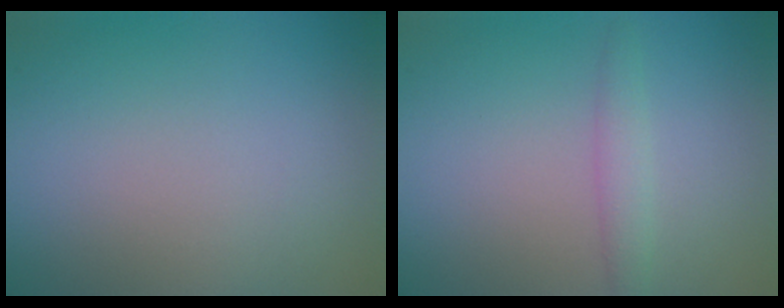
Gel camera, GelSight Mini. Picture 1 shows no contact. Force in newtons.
{"total": 1.5, "press": 1.5, "slide": 0.2}